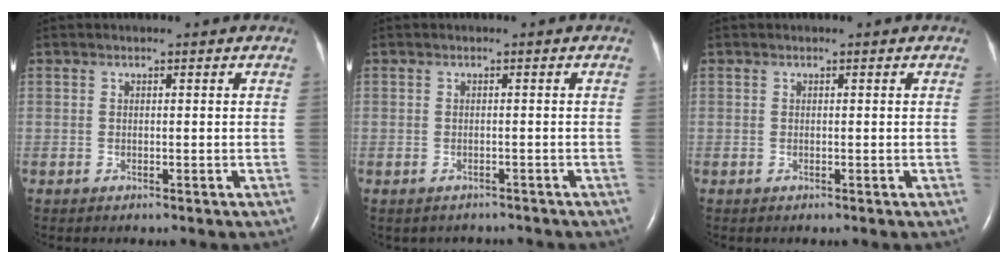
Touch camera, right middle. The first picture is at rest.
{"total": 2.4, "force": [-2.1, 1.1, 0.1], "torque": [-0.005, 0.003, -0.025]}
{"total": 0.0}